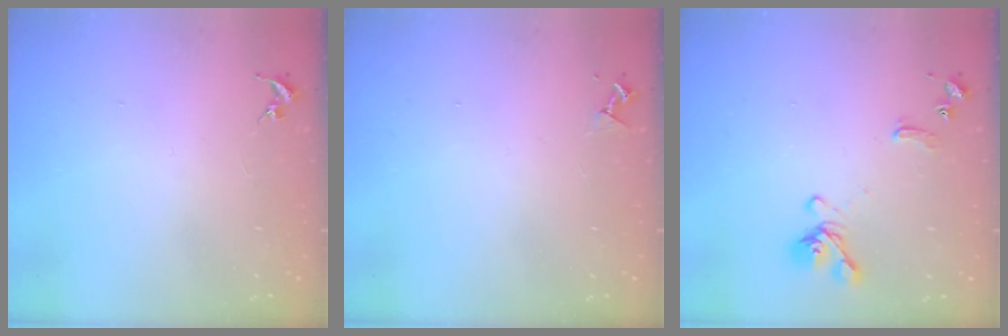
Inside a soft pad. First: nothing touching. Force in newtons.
{"total": 3.5, "press": 3.5, "slide": 0.6}
{"total": 11.1, "press": 11.0, "slide": 1.3}